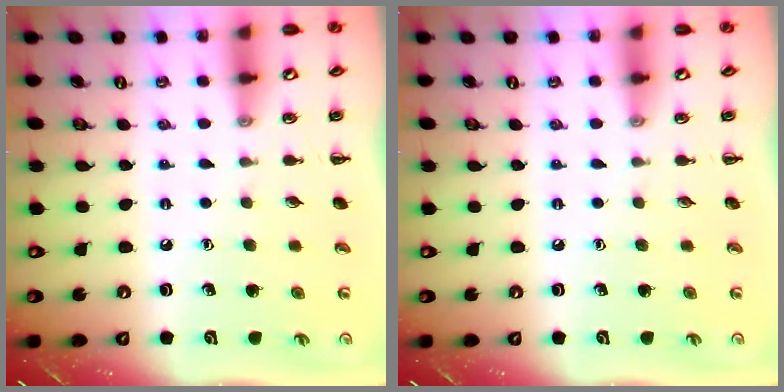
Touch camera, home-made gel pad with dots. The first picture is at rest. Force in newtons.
{"total": 0.0}